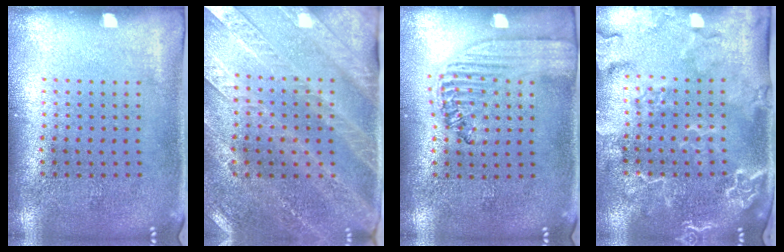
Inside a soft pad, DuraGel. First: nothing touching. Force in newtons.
{"total": 2.9, "press": 2.7, "slide": 1.1}
{"total": 1.5, "press": 1.4, "slide": 0.5}
{"total": 2.8, "press": 2.5, "slide": 1.3}